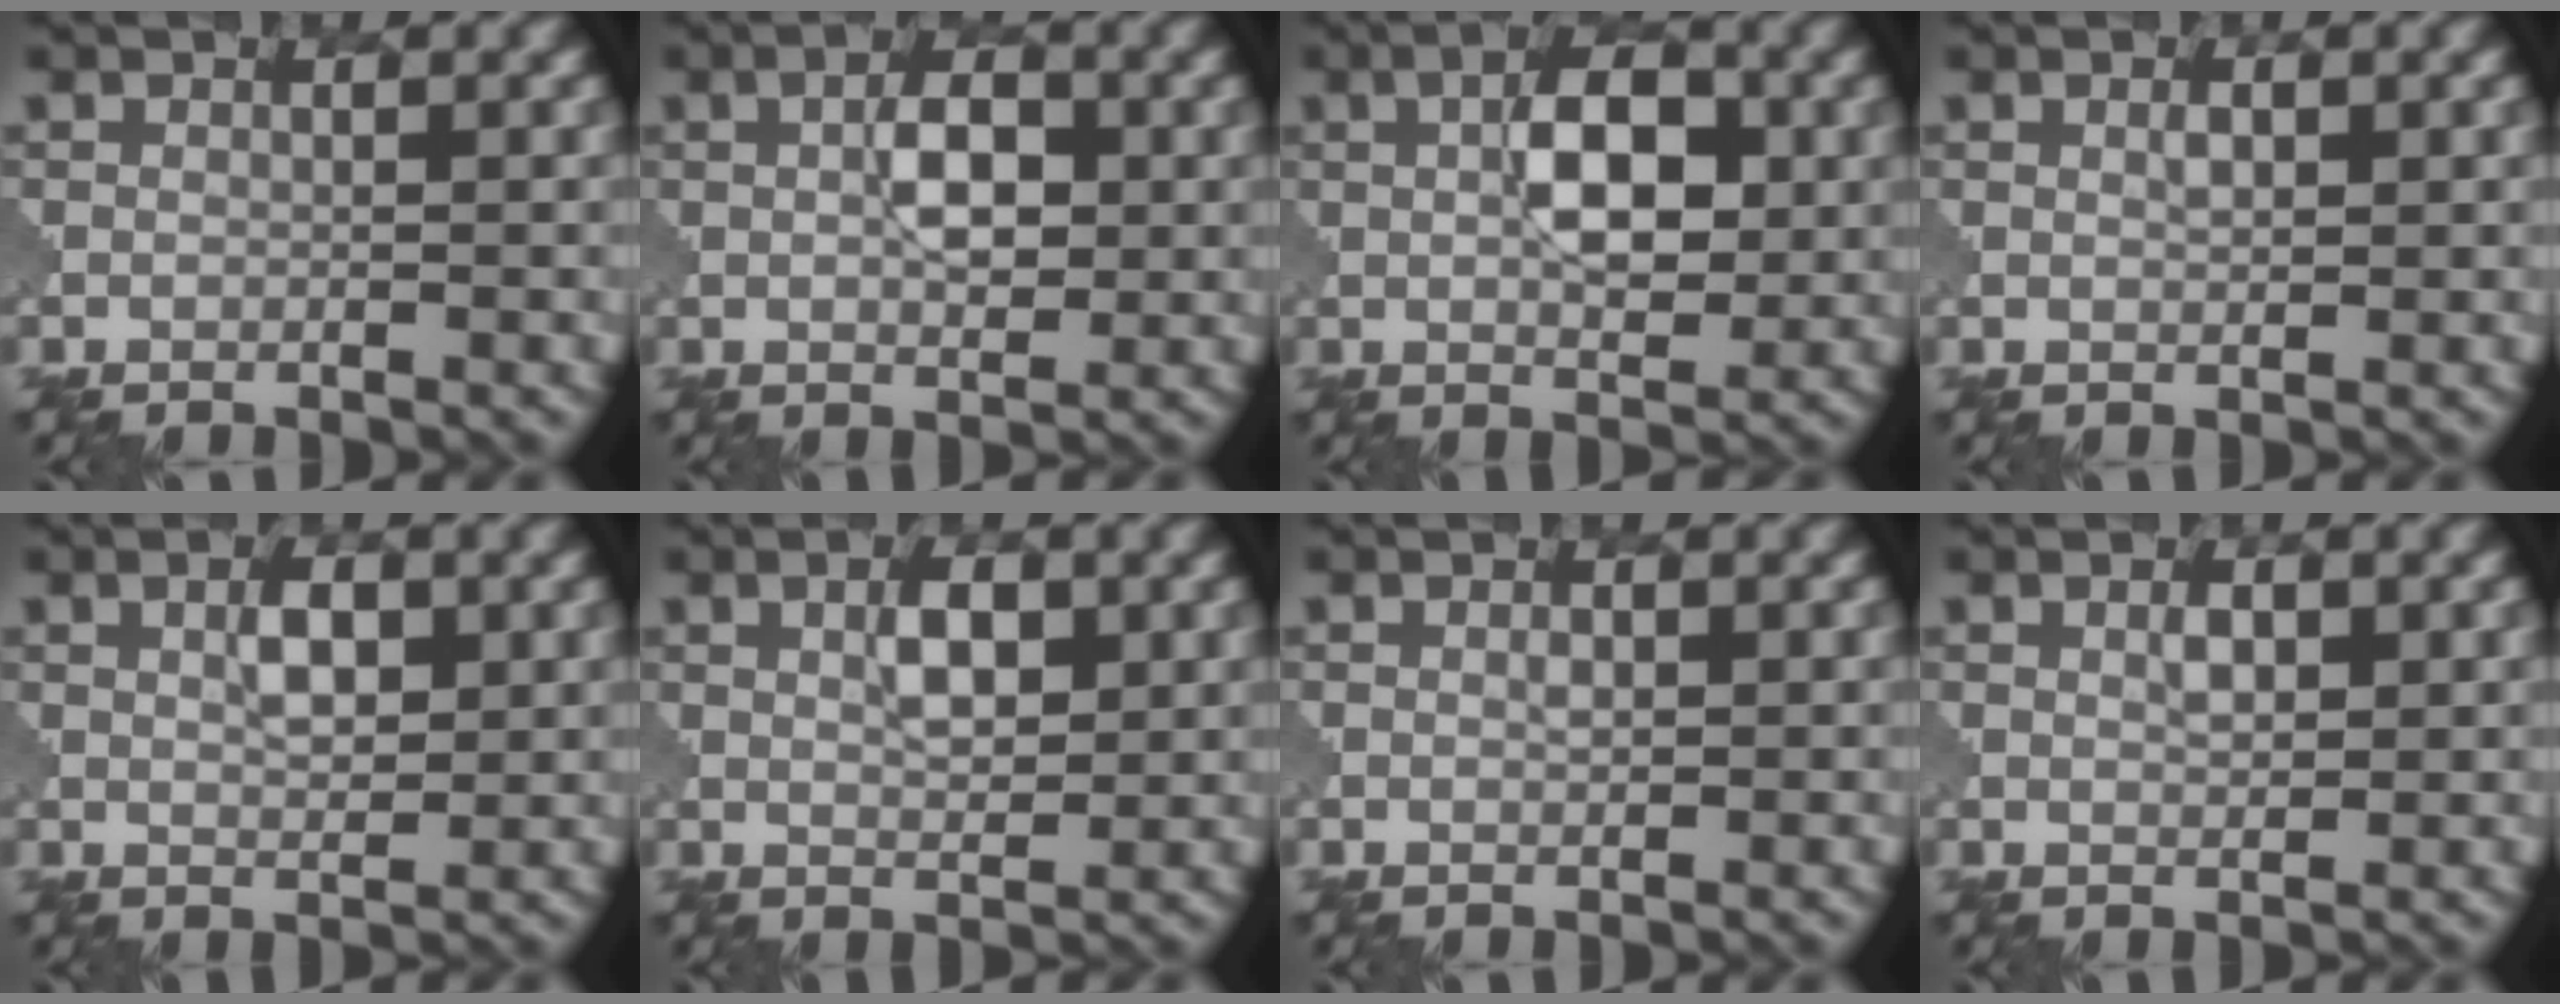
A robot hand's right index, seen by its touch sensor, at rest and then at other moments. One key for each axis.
{"total": 3.5, "fx": 0.6, "fy": 1.7, "fz": 2.9, "tx": -0.052, "ty": 0.001, "tz": 0.010}
{"total": 5.5, "fx": 1.1, "fy": 2.7, "fz": 4.6, "tx": -0.071, "ty": 0.002, "tz": 0.016}
{"total": 0.9, "fx": 0.5, "fy": 0.3, "fz": 0.7, "tx": -0.011, "ty": -0.002, "tz": 0.013}
{"total": 2.4, "fx": 1.0, "fy": 1.1, "fz": 1.9, "tx": -0.035, "ty": 0.001, "tz": 0.019}
{"total": 2.8, "fx": 1.1, "fy": 1.2, "fz": 2.3, "tx": -0.040, "ty": 0.002, "tz": 0.022}
{"total": 0.7, "fx": 0.3, "fy": 0.3, "fz": 0.5, "tx": -0.009, "ty": -0.003, "tz": 0.009}
{"total": 1.3, "fx": 0.7, "fy": 0.6, "fz": 1.0, "tx": -0.018, "ty": 0.000, "tz": 0.015}